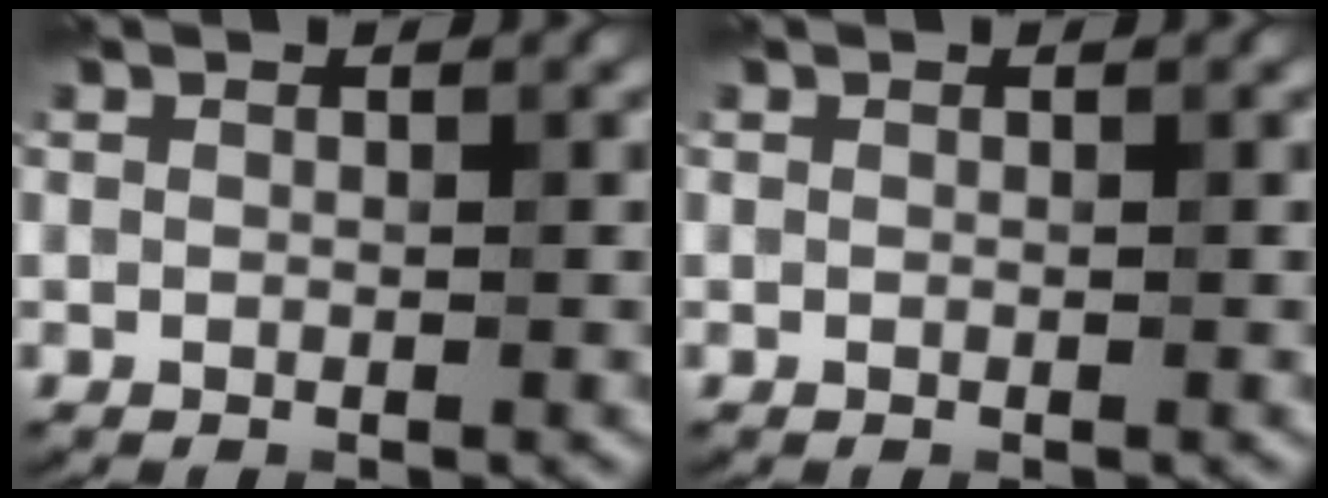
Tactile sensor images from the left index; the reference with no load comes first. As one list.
[{"total": 0.0}]